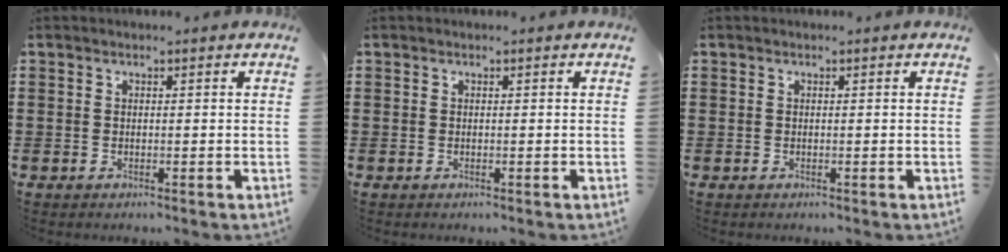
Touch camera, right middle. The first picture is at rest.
{"total": 0.0}
{"total": 0.0}